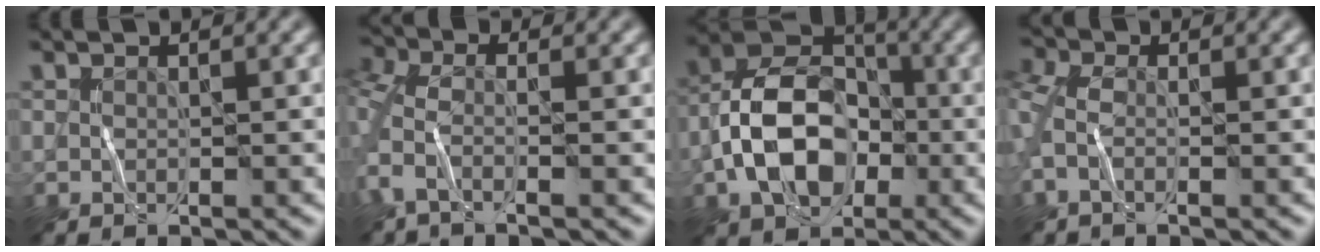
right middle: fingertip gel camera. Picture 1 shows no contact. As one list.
[{"total": 3.3, "force": [-1.1, 1.2, 2.8], "torque": [-0.078, -0.004, -0.032]}, {"total": 9.0, "force": [-2.2, 6.2, 6.2], "torque": [-0.115, 0.016, -0.049]}, {"total": 3.0, "force": [-0.1, 1.7, 2.4], "torque": [-0.052, 0.010, -0.007]}]